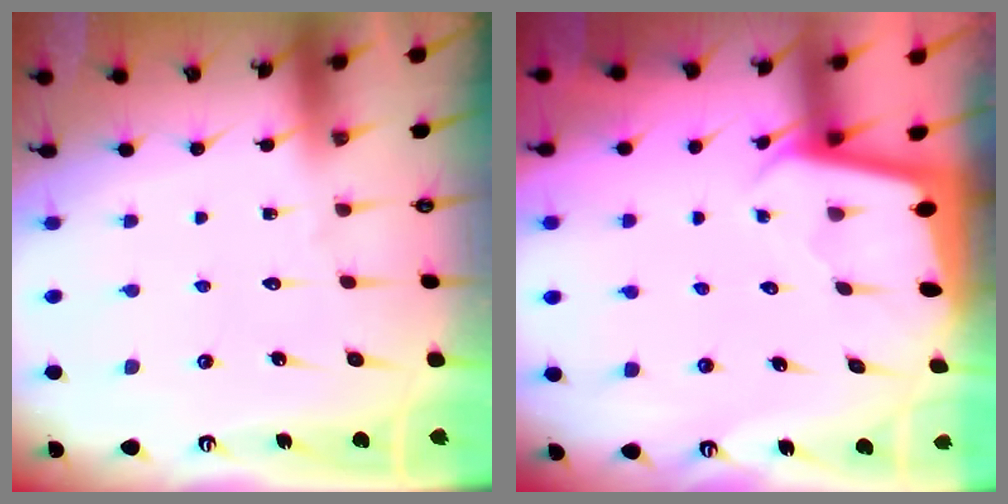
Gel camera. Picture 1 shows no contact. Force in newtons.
{"total": 2.0, "press": 2.0, "slide": 0.1}